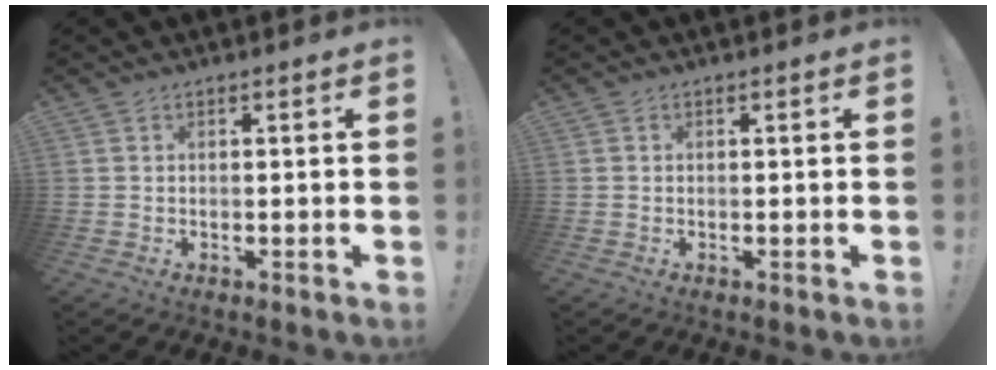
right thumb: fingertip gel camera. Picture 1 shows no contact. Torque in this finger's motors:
{"motor_torque": [0.14, 0.04, 0.38, -0.04, -0.03]}